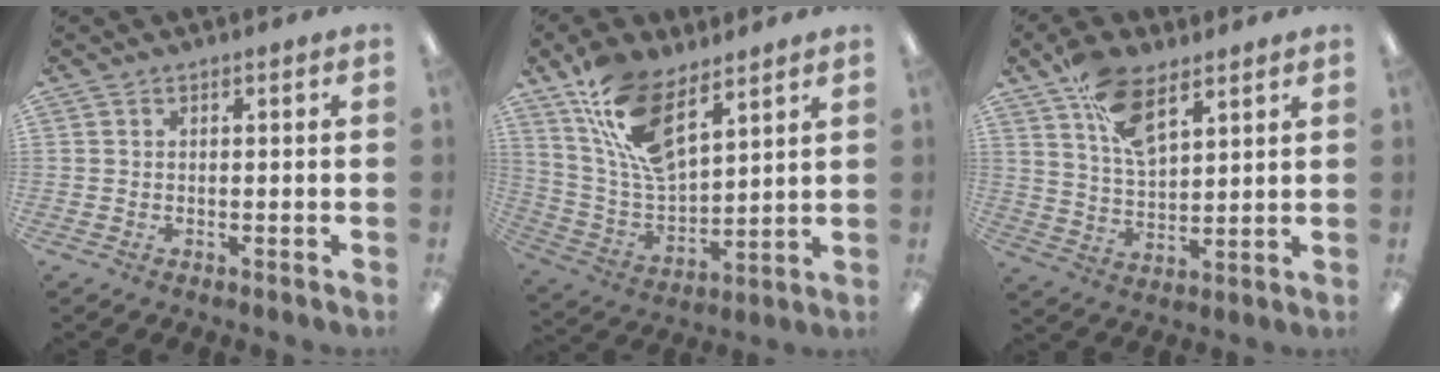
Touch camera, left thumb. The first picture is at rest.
{"total": 16.0, "force": [9.4, 7.5, 10.6], "torque": [-0.227, -0.034, 0.175]}
{"total": 12.2, "force": [7.7, 6.0, 7.4], "torque": [-0.128, -0.029, 0.140]}